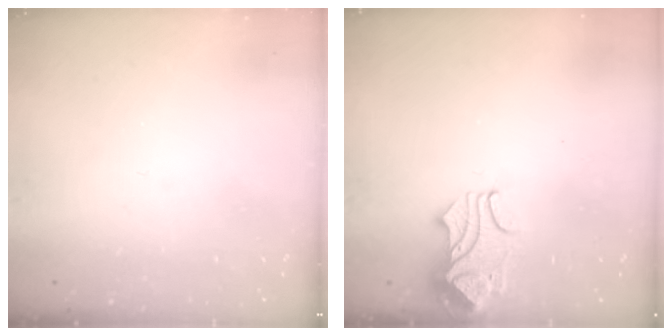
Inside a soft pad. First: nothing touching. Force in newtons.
{"total": 2.5, "press": 2.4, "slide": 0.6}